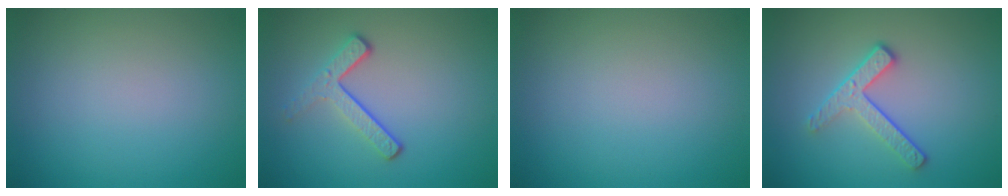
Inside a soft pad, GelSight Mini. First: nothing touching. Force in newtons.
{"total": 3.3, "press": 2.3, "slide": 2.3}
{"total": 0.0}
{"total": 2.9, "press": 2.3, "slide": 1.7}